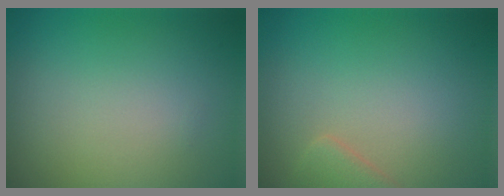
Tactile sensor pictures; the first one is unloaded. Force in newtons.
{"total": 1.8, "press": 1.8, "slide": 0.1}